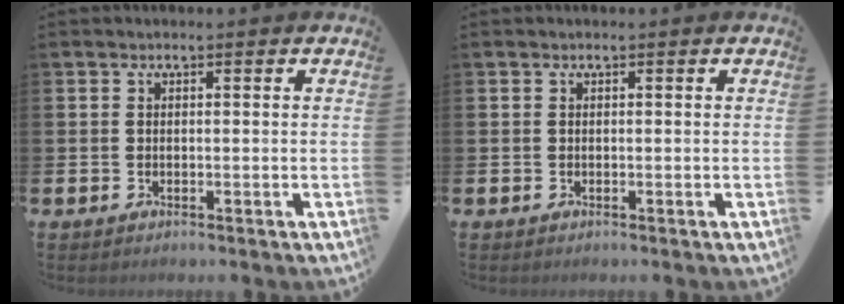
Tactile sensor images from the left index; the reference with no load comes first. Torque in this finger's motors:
{"motor_torque": [0.01, -0.02, 0.00, -0.01]}